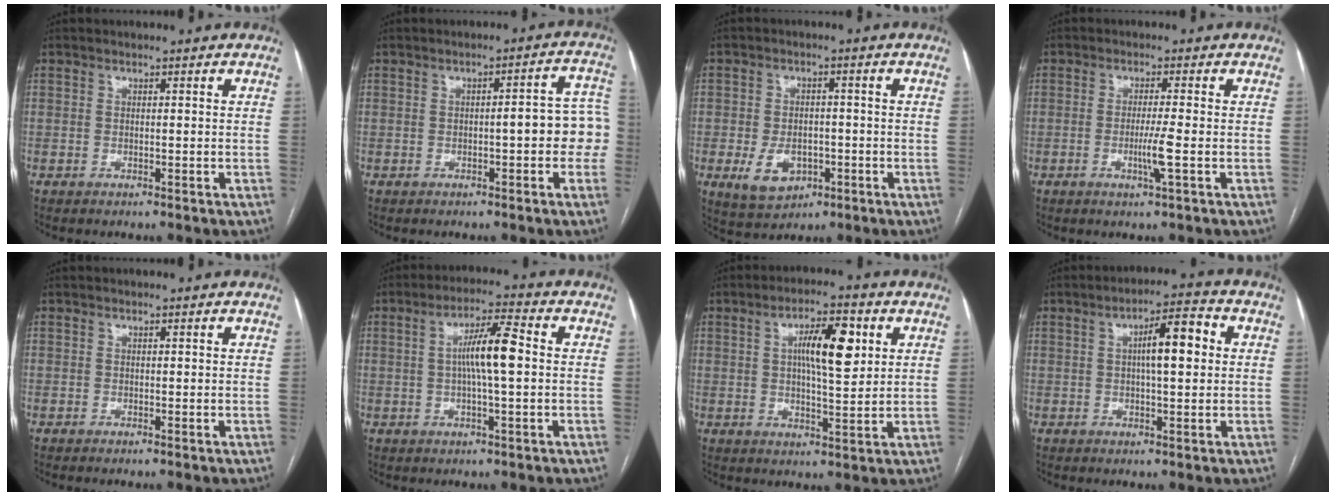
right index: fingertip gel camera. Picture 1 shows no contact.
{"total": 7.4, "force": [-0.9, 1.8, 7.1], "torque": [-0.074, 0.032, -0.013]}
{"total": 6.7, "force": [-2.3, 4.7, 4.2], "torque": [-0.077, 0.002, -0.027]}
{"total": 3.8, "force": [-1.0, -0.6, 3.6], "torque": [-0.070, -0.008, -0.019]}
{"total": 0.0}
{"total": 7.7, "force": [0.5, 0.7, 7.7], "torque": [-0.141, 0.012, 0.003]}
{"total": 9.1, "force": [2.6, 2.3, 8.4], "torque": [-0.142, 0.012, 0.043]}
{"total": 7.5, "force": [1.2, 1.6, 7.2], "torque": [-0.114, 0.019, 0.017]}